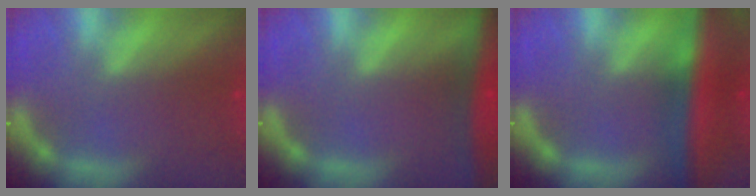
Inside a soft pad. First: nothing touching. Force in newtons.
{"total": 10.0}
{"total": 10.0}